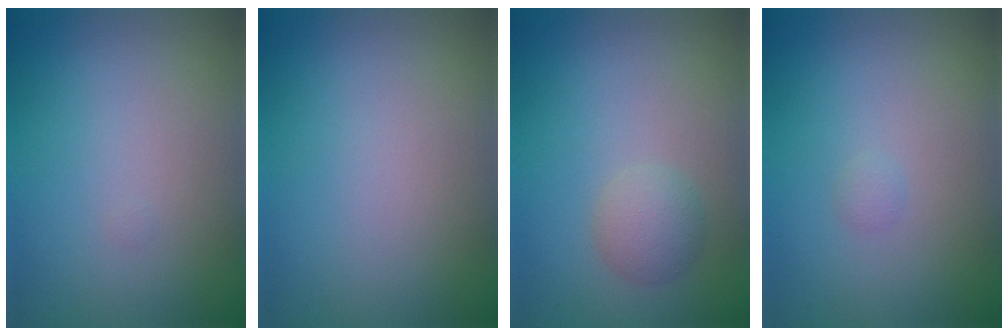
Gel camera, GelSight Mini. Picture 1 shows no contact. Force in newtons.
{"total": 0.0}
{"total": 2.2, "press": 2.2, "slide": 0.1}
{"total": 0.5, "press": 0.5, "slide": 0.0}